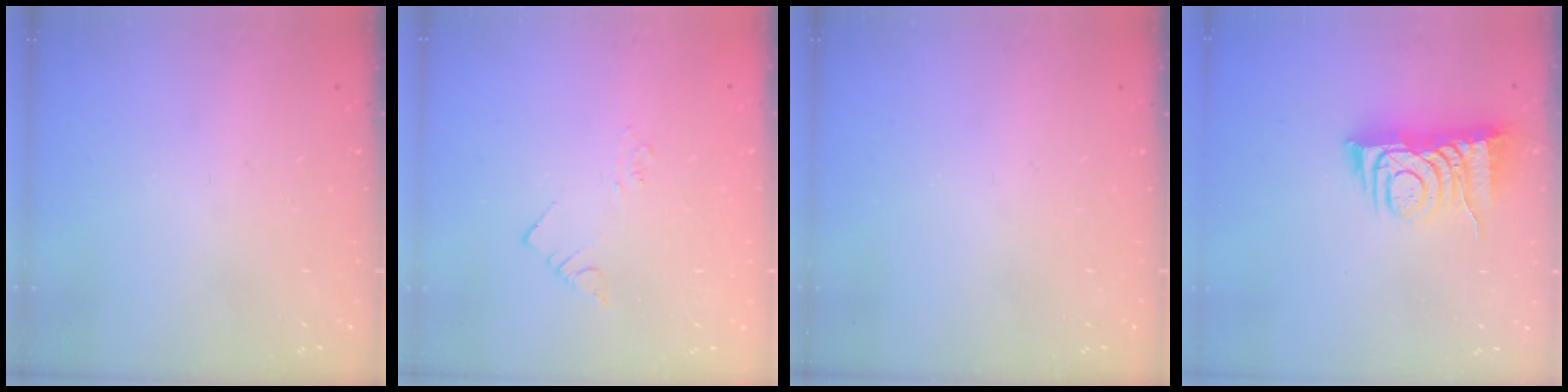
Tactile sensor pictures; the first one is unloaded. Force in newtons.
{"total": 2.1, "press": 2.1, "slide": 0.3}
{"total": 0.0}
{"total": 8.4, "press": 8.4, "slide": 0.8}